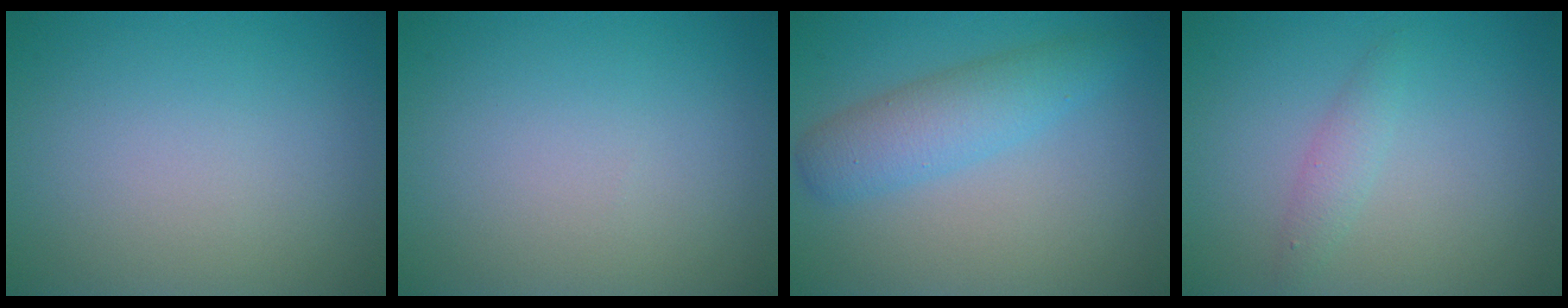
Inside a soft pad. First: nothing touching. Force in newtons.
{"total": 0.0}
{"total": 3.9, "press": 3.9, "slide": 0.1}
{"total": 1.4, "press": 1.4, "slide": 0.0}